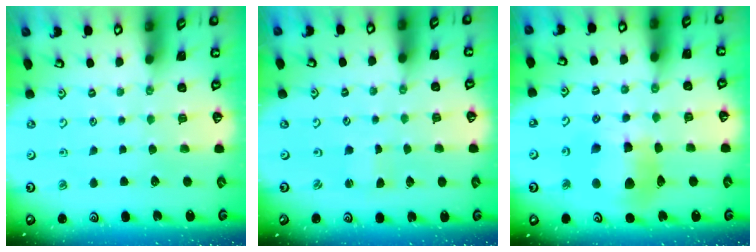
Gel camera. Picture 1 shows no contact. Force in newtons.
{"total": 0.5, "press": 0.5, "slide": 0.0}
{"total": 13.3, "press": 13.2, "slide": 1.9}